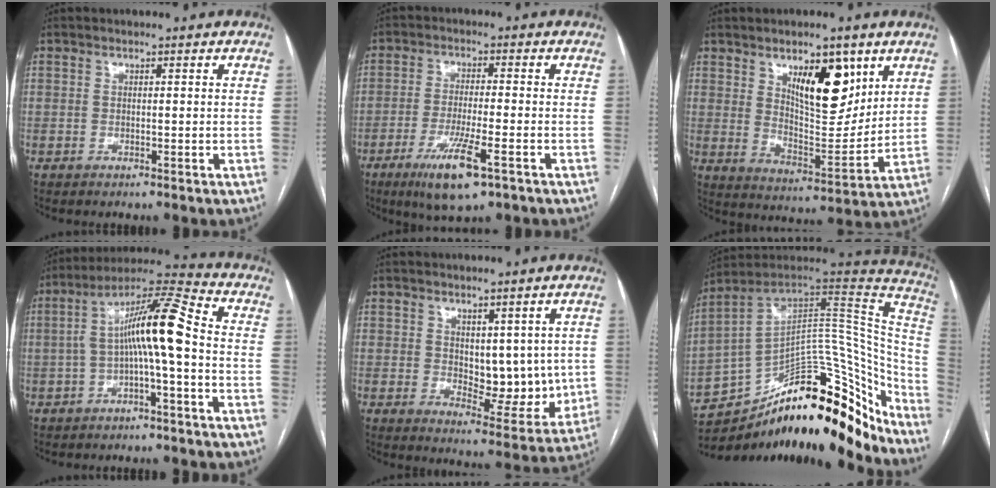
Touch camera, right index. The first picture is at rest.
{"total": 8.5, "force": [-4.5, 0.9, 7.1], "torque": [-0.134, -0.021, -0.074]}
{"total": 12.1, "force": [5.9, 4.5, 9.5], "torque": [-0.150, -0.006, 0.107]}
{"total": 10.7, "force": [-1.2, 0.4, 10.6], "torque": [-0.187, 0.037, -0.024]}
{"total": 8.3, "force": [1.3, 4.8, 6.7], "torque": [-0.075, -0.008, 0.035]}
{"total": 29.4, "force": [-22.2, 10.3, 16.2], "torque": [-0.168, 0.062, -0.312]}